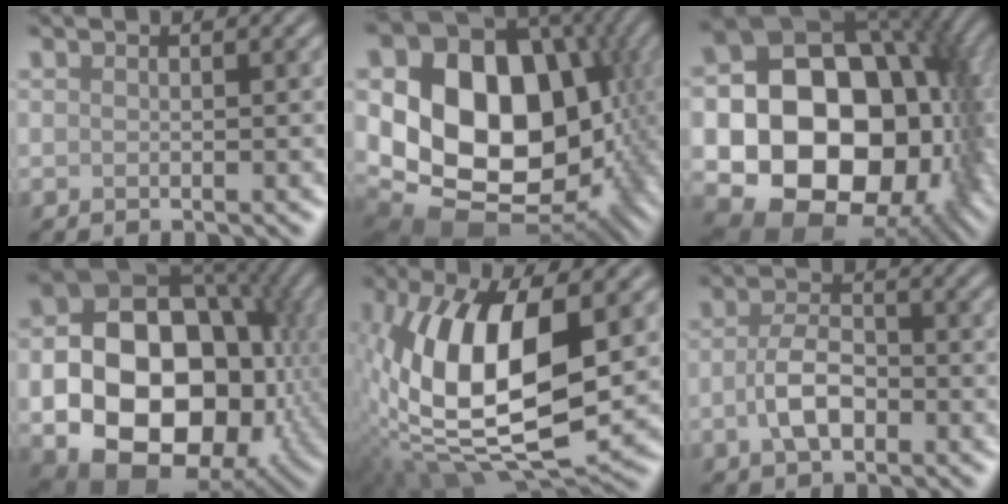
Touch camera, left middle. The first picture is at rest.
{"total": 19.6, "force": [0.3, 15.2, 12.5], "torque": [-0.209, -0.020, 0.031]}
{"total": 18.5, "force": [-1.8, 13.9, 12.1], "torque": [-0.178, -0.032, -0.003]}
{"total": 19.1, "force": [-2.6, 14.4, 12.3], "torque": [-0.168, -0.033, -0.046]}
{"total": 14.9, "force": [0.0, 6.8, 13.3], "torque": [-0.256, -0.004, -0.008]}
{"total": 3.9, "force": [-1.1, 2.1, 3.1], "torque": [-0.061, 0.002, -0.026]}